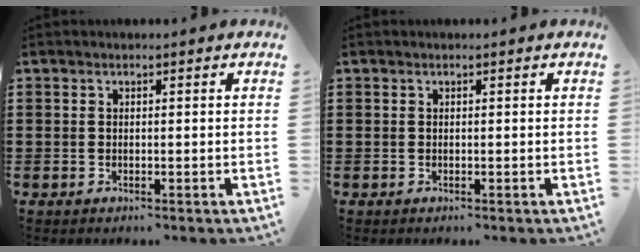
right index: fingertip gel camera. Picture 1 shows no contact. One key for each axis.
{"total": 0.0}